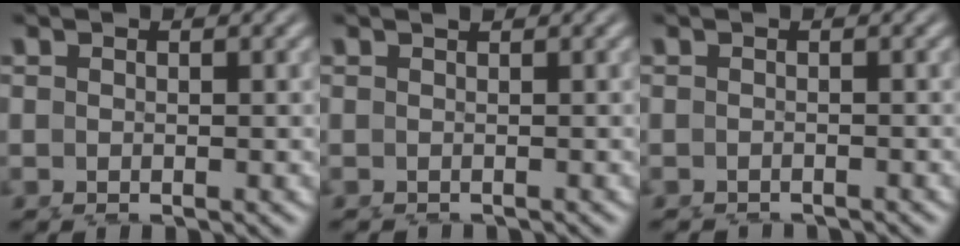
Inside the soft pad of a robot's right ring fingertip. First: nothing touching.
{"total": 0.9, "force": [-0.8, -0.2, -0.3], "torque": [0.005, -0.015, -0.001]}
{"total": 2.0, "force": [-2.0, -0.3, -0.4], "torque": [0.006, -0.017, -0.024]}